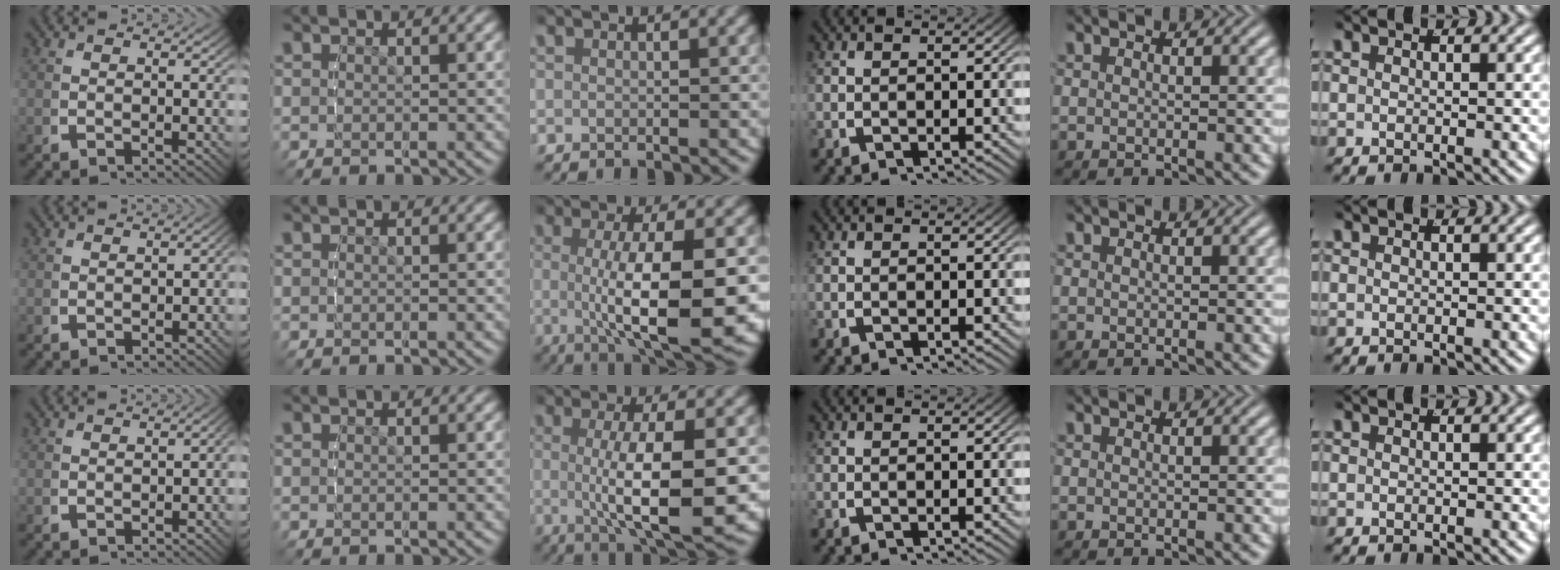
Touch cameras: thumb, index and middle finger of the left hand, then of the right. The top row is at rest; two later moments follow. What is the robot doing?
{"motion": "lift_and_place", "object": "cubes"}